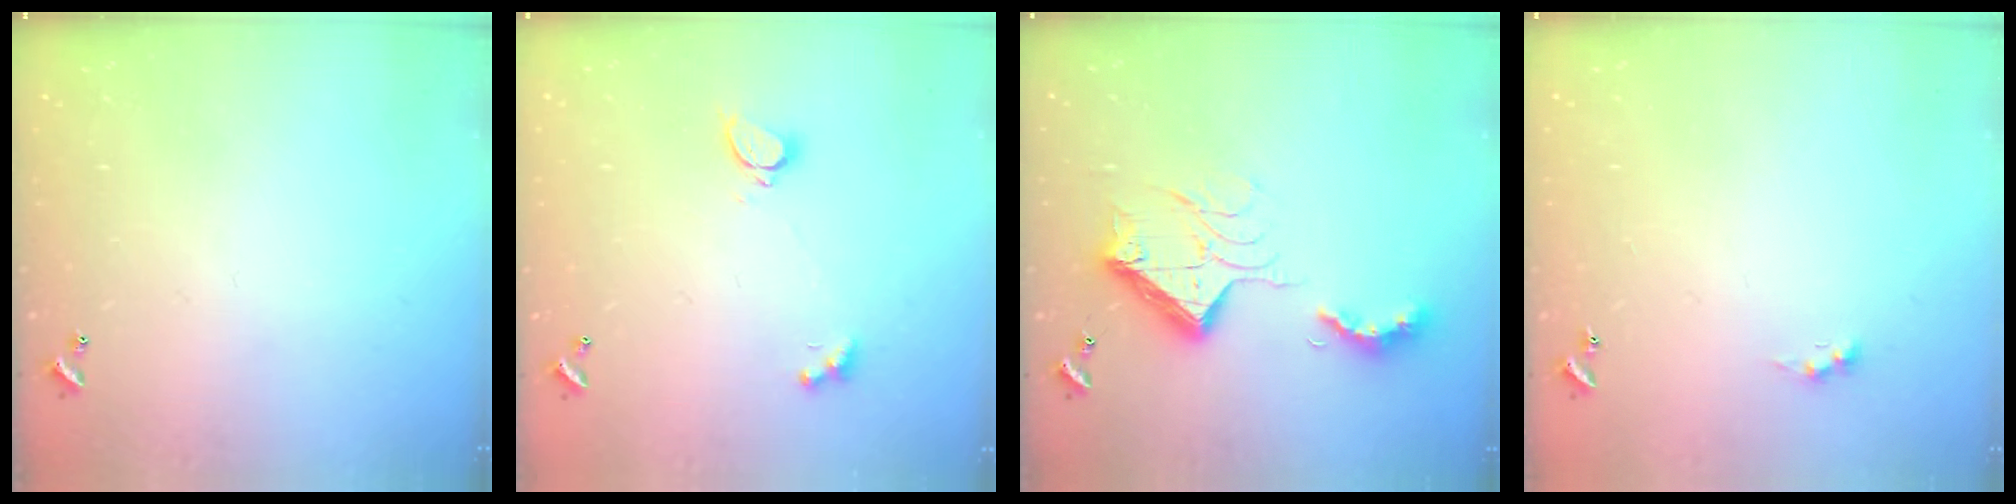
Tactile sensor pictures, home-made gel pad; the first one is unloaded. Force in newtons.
{"total": 2.3, "press": 2.2, "slide": 0.7}
{"total": 15.7, "press": 15.7, "slide": 1.2}
{"total": 0.8, "press": 0.7, "slide": 0.4}